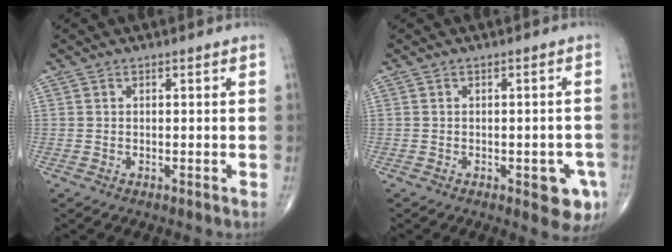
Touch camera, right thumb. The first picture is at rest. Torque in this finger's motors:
{"motor_torque": [0.35, 1.13, 0.01, -0.14, 0.17]}